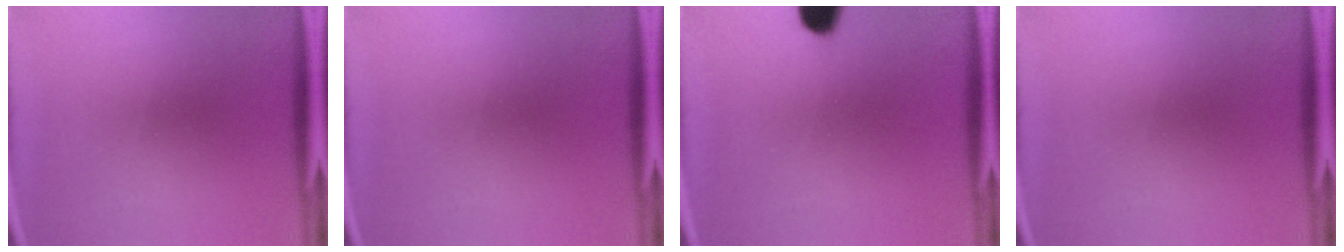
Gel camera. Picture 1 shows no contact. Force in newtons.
{"total": 0.0}
{"total": 7.1}
{"total": 0.0}